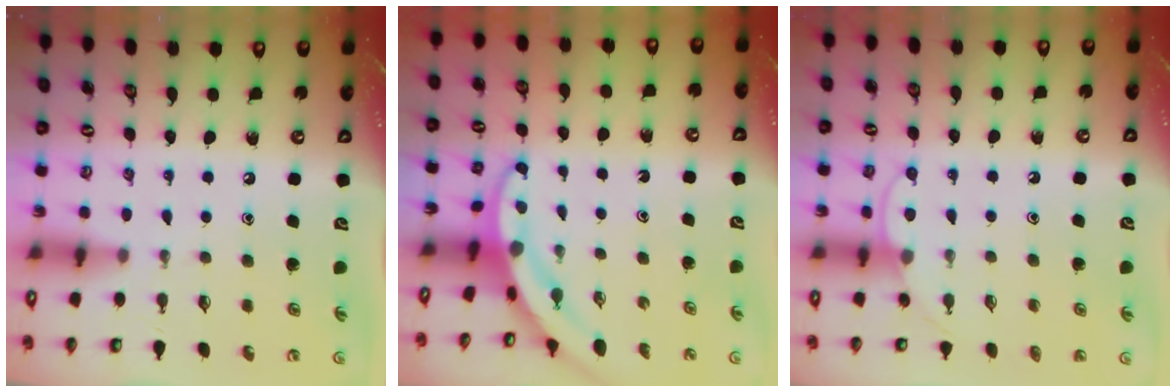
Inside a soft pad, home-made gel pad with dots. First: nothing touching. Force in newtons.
{"total": 3.4, "press": 3.4, "slide": 0.2}
{"total": 6.6, "press": 6.6, "slide": 0.6}